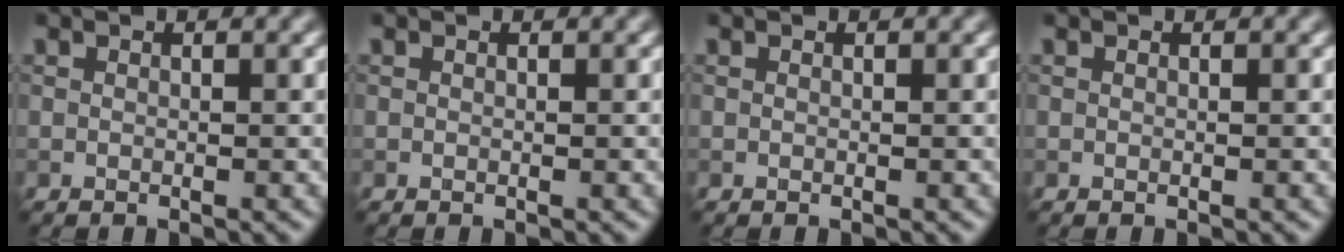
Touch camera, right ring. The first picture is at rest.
{"total": 0.0}
{"total": 0.0}
{"total": 0.0}